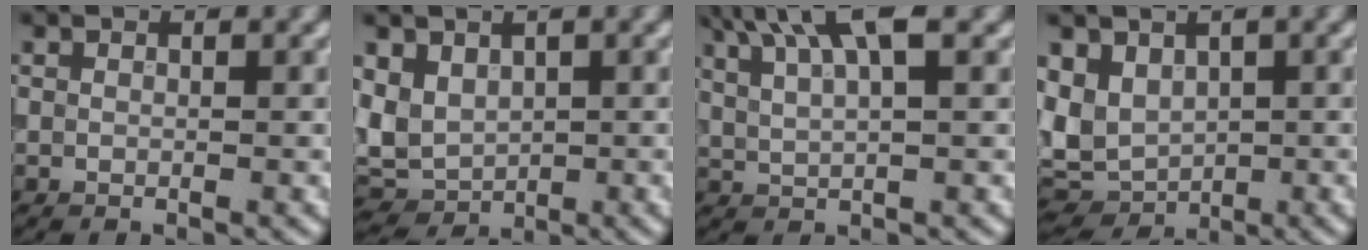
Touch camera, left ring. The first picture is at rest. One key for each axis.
{"total": 4.4, "fx": 0.5, "fy": 3.5, "fz": 2.6, "tx": -0.061, "ty": -0.001, "tz": 0.005}
{"total": 6.2, "fx": 3.8, "fy": 1.7, "fz": 4.6, "tx": -0.078, "ty": 0.012, "tz": 0.063}
{"total": 5.1, "fx": 0.3, "fy": 4.0, "fz": 3.1, "tx": -0.073, "ty": -0.005, "tz": 0.004}